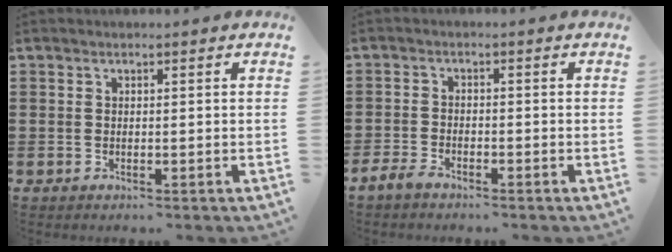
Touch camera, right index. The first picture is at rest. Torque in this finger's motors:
{"motor_torque": [2.14, 0.00, -0.02, 0.00]}